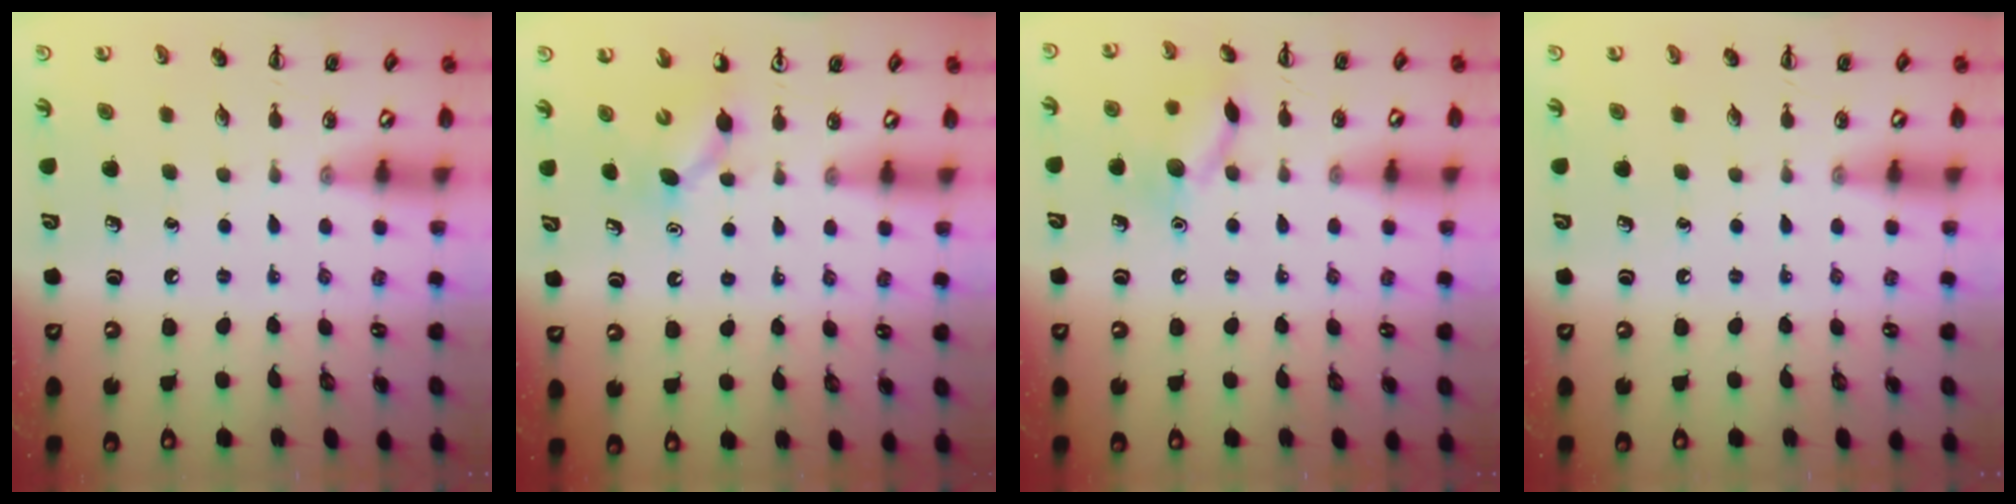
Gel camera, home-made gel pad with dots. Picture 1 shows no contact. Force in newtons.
{"total": 2.9, "press": 2.7, "slide": 1.1}
{"total": 11.2, "press": 11.2, "slide": 0.6}
{"total": 0.0}